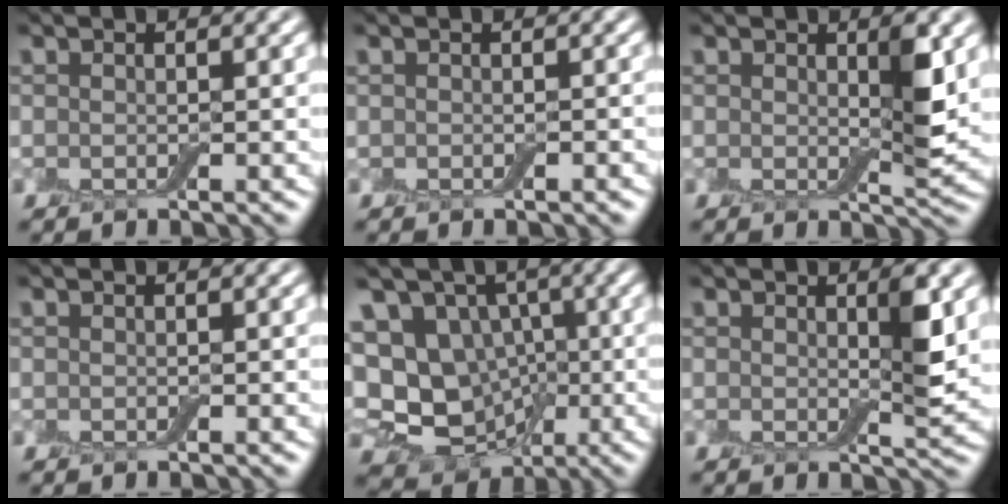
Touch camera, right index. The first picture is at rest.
{"total": 0.0}
{"total": 3.1, "force": [0.6, 1.1, 2.8], "torque": [-0.041, -0.006, 0.012]}
{"total": 0.0}
{"total": 14.7, "force": [-0.3, 13.1, 6.6], "torque": [-0.159, 0.015, -0.009]}
{"total": 2.6, "force": [0.5, 0.7, 2.4], "torque": [-0.034, -0.005, 0.009]}